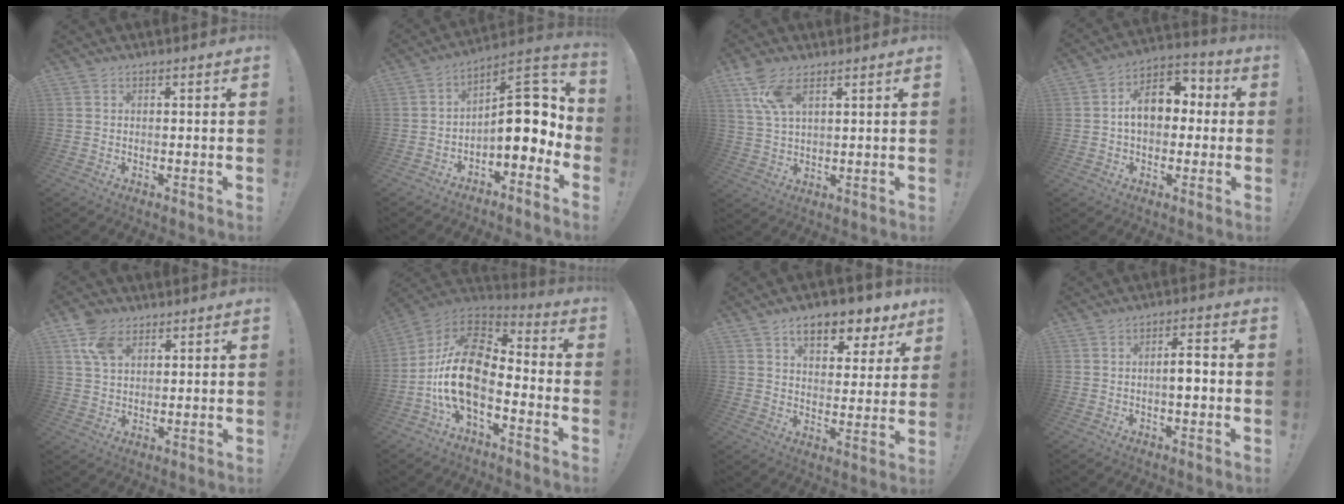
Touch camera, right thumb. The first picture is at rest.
{"total": 11.3, "force": [-1.9, 6.0, 9.4], "torque": [-0.125, 0.006, -0.030]}
{"total": 8.4, "force": [4.9, 3.4, 6.0], "torque": [-0.109, -0.015, 0.092]}
{"total": 12.6, "force": [1.3, 8.7, 9.1], "torque": [-0.129, 0.014, 0.029]}
{"total": 8.4, "force": [4.2, 5.2, 5.1], "torque": [-0.093, -0.004, 0.084]}
{"total": 17.7, "force": [-4.4, 9.8, 14.0], "torque": [-0.273, 0.025, -0.072]}
{"total": 11.2, "force": [7.1, 5.2, 6.9], "torque": [-0.096, -0.042, 0.121]}
{"total": 4.8, "force": [-1.0, 1.4, 4.5], "torque": [-0.071, 0.008, -0.022]}